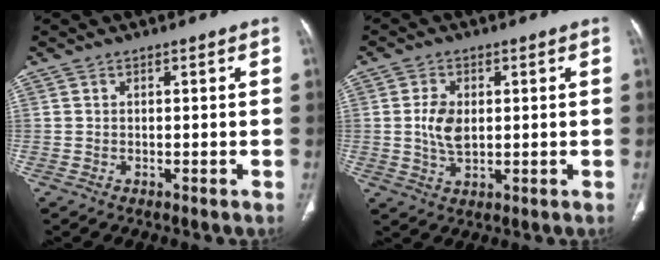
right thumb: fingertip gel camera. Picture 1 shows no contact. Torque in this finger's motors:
{"motor_torque": [-0.01, 0.02, 0.29, 0.27, 0.04]}